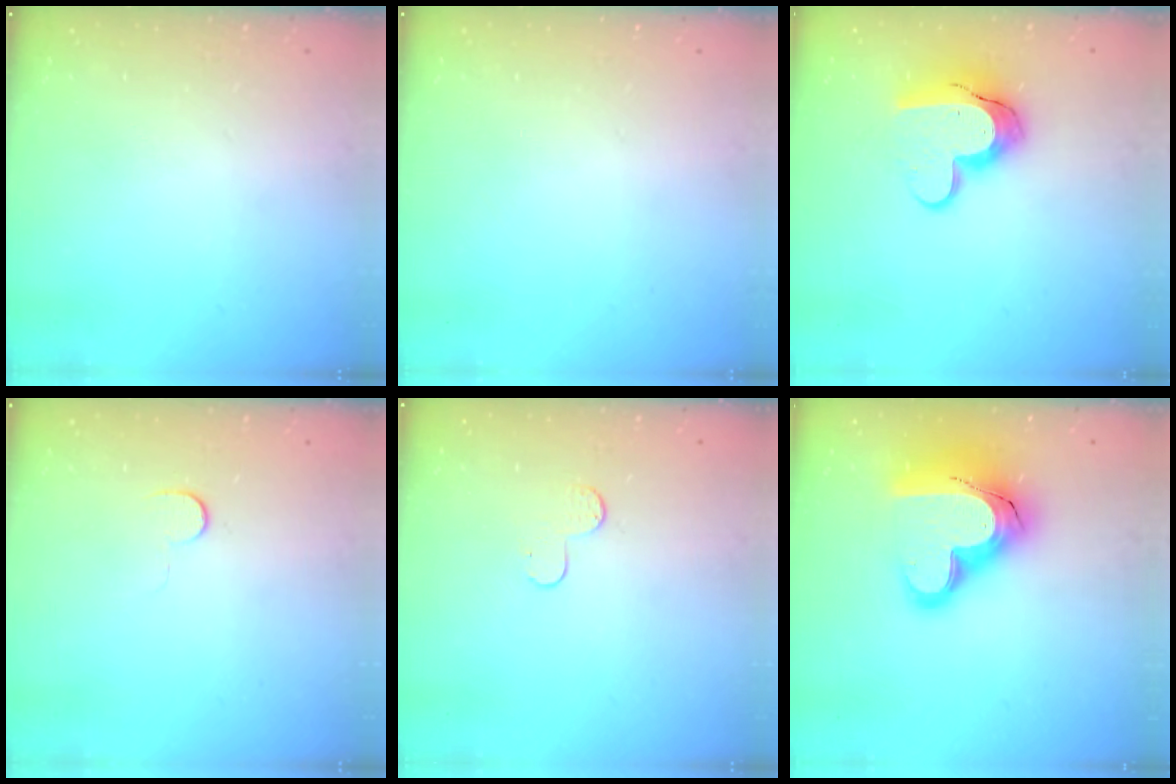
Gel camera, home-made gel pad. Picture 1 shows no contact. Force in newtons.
{"total": 0.0}
{"total": 12.2, "press": 12.1, "slide": 0.8}
{"total": 5.6, "press": 5.6, "slide": 0.4}
{"total": 4.4, "press": 4.4, "slide": 0.4}
{"total": 23.7, "press": 23.6, "slide": 2.0}